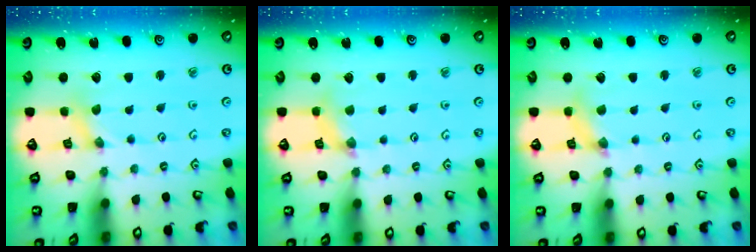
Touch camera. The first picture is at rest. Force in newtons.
{"total": 3.7, "press": 3.6, "slide": 0.5}
{"total": 3.1, "press": 3.1, "slide": 0.4}